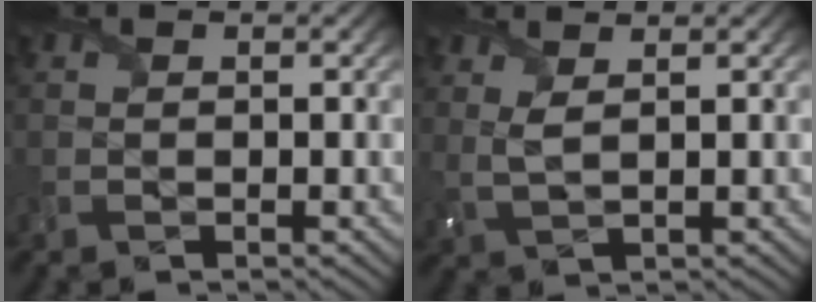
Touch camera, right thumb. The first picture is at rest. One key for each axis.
{"total": 2.5, "fx": 1.6, "fy": 0.6, "fz": 1.9, "tx": -0.051, "ty": 0.002, "tz": 0.037}